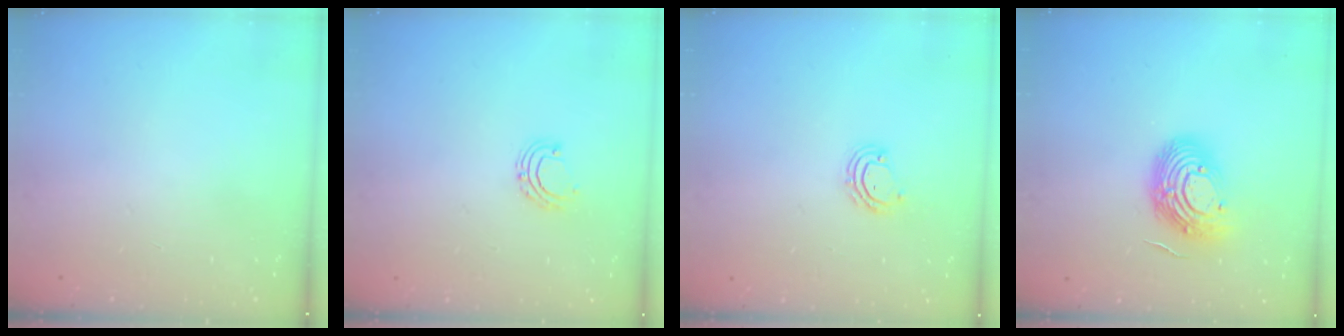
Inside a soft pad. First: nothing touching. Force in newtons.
{"total": 5.2, "press": 5.2, "slide": 0.6}
{"total": 5.0, "press": 4.9, "slide": 0.3}
{"total": 13.5, "press": 13.5, "slide": 1.3}